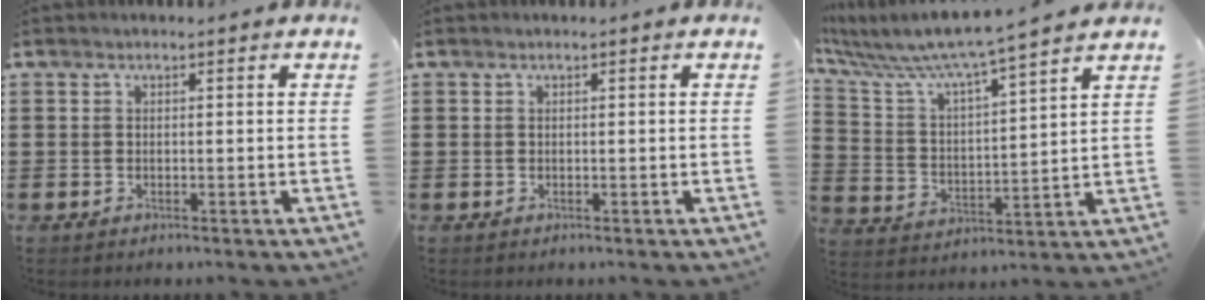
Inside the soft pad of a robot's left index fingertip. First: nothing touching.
{"total": 0.0}
{"total": 7.1, "force": [6.4, 0.2, 3.2], "torque": [-0.092, -0.043, 0.101]}